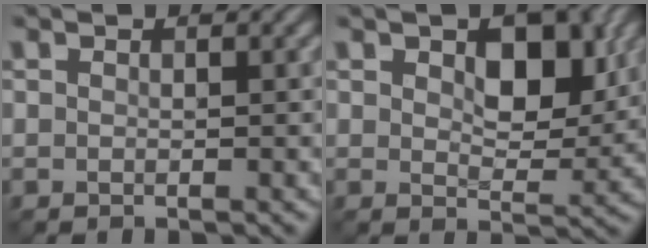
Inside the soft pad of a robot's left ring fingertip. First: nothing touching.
{"total": 5.5, "force": [1.8, 3.0, 4.2], "torque": [-0.064, -0.009, 0.030]}